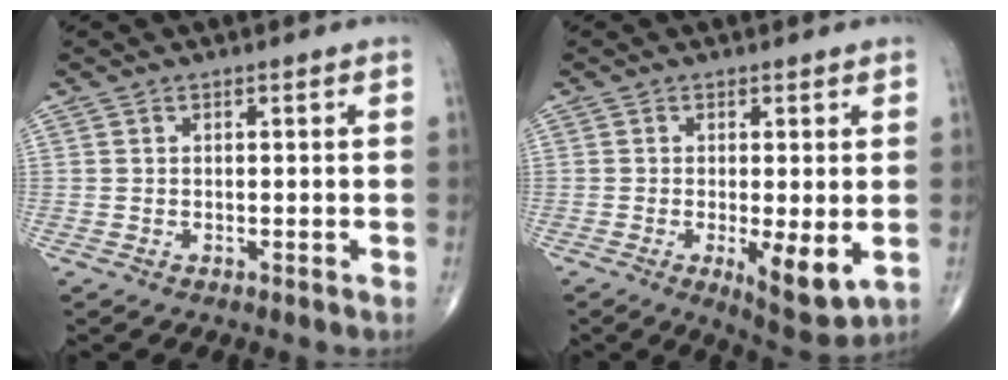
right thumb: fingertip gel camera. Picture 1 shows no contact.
{"total": 8.0, "force": [-1.6, 2.4, 7.4], "torque": [-0.111, -0.024, -0.021]}